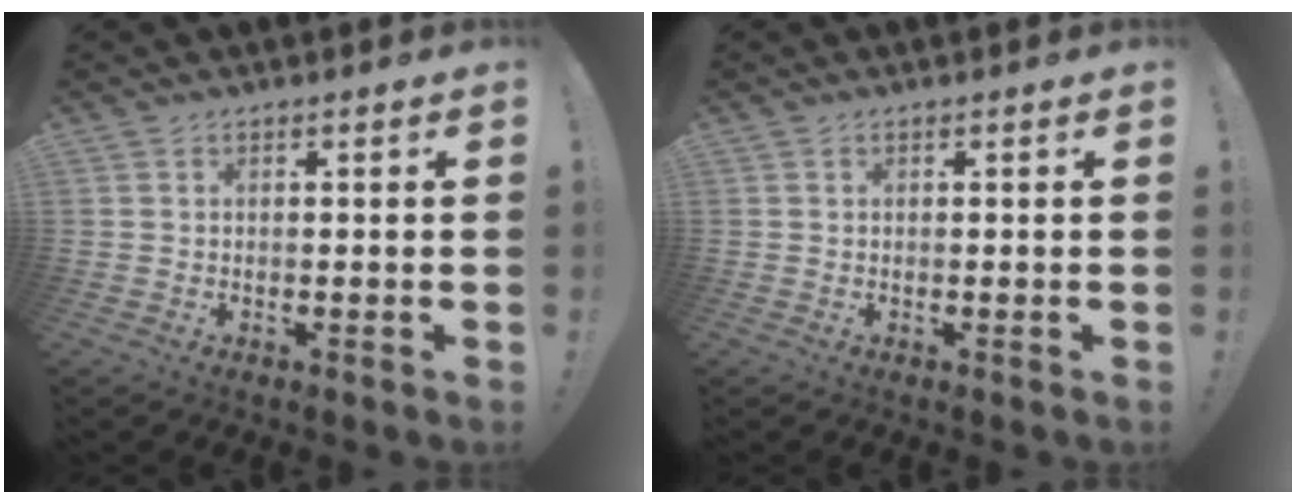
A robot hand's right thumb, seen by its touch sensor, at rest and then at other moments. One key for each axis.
{"total": 0.0}